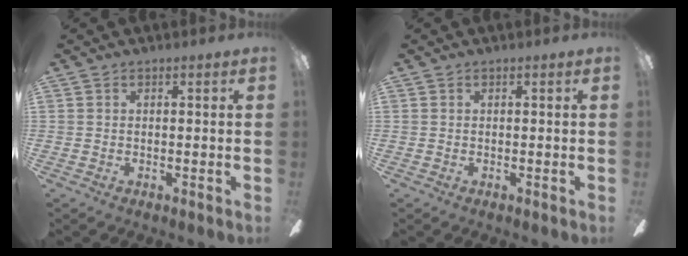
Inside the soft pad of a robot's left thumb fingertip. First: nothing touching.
{"total": 0.0}